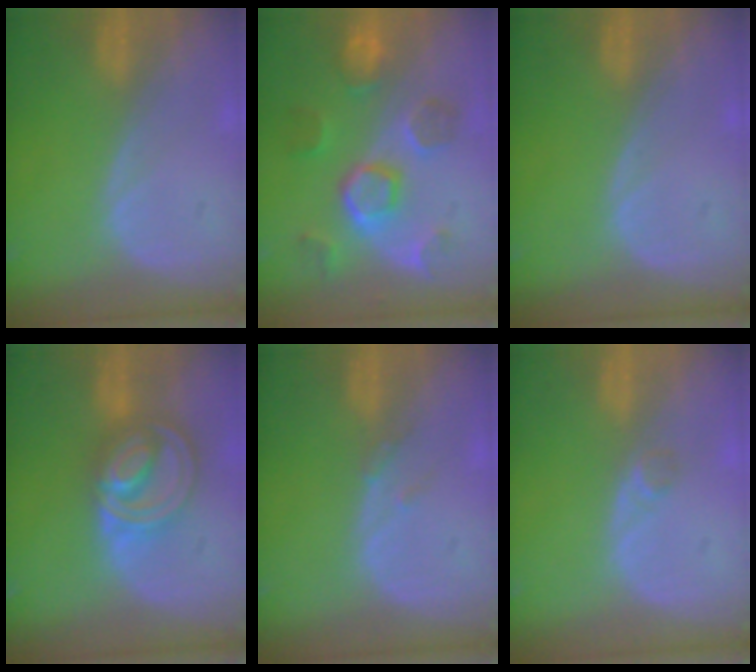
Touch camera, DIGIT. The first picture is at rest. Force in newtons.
{"total": 8.3, "press": 8.2, "slide": 1.2}
{"total": 0.0}
{"total": 8.7, "press": 7.3, "slide": 4.7}
{"total": 1.3, "press": 1.1, "slide": 0.7}
{"total": 1.3, "press": 1.1, "slide": 0.7}